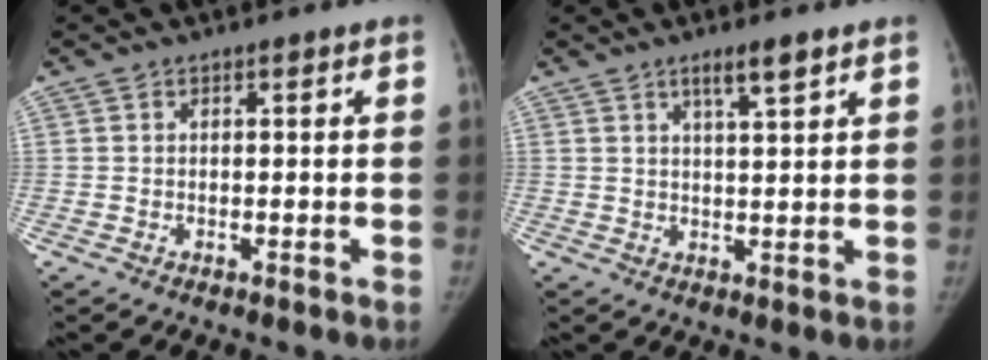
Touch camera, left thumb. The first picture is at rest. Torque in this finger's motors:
{"motor_torque": [0.56, -0.01, 0.27, -0.59, 0.11]}